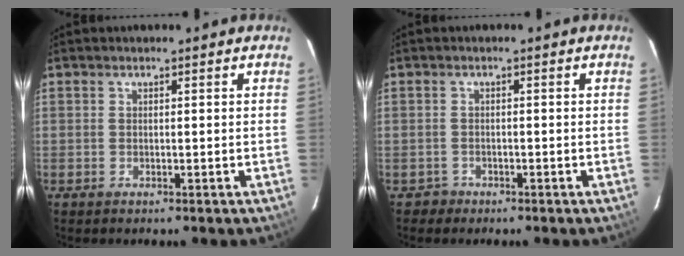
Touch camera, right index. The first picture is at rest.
{"total": 1.7, "force": [-1.1, 1.2, -0.2], "torque": [0.000, 0.005, -0.016]}